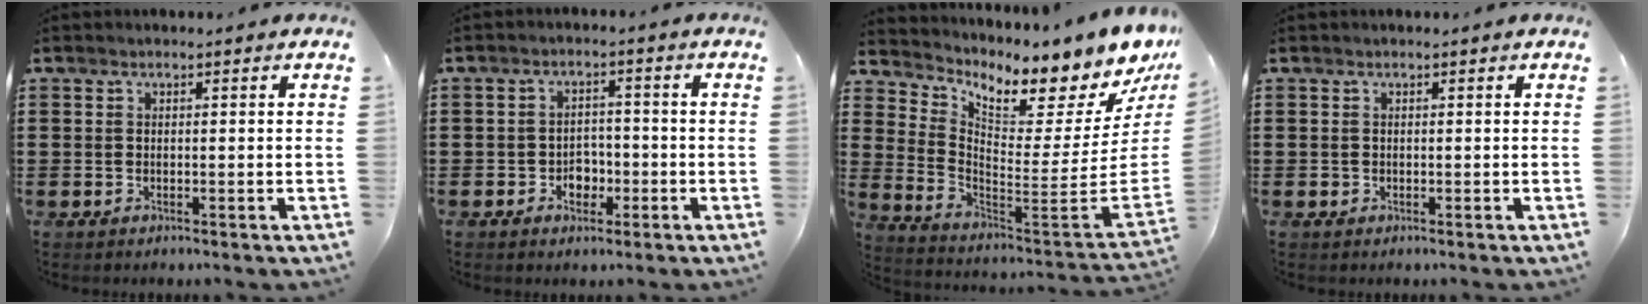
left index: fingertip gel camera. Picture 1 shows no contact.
{"total": 3.2, "force": [-1.6, 2.3, 1.6], "torque": [-0.034, 0.004, -0.034]}
{"total": 6.9, "force": [5.2, 1.8, 4.2], "torque": [-0.088, -0.066, 0.080]}
{"total": 0.6, "force": [-0.2, 0.5, 0.0], "torque": [-0.001, 0.005, -0.005]}